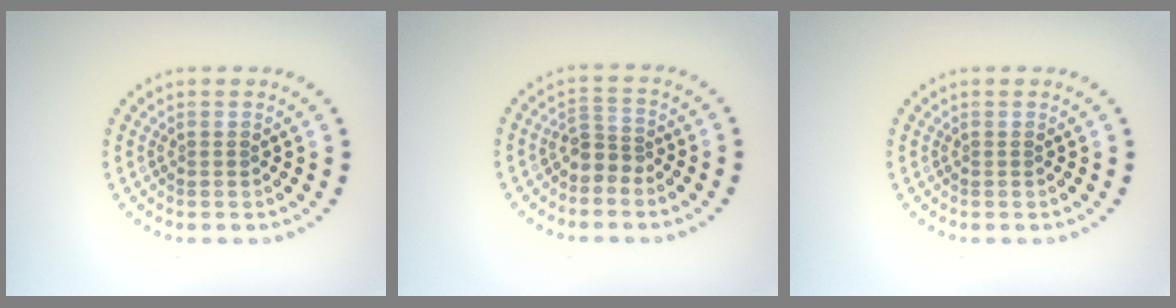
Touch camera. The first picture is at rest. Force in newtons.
{"total": 2.1, "press": 1.6, "slide": 1.3}
{"total": 0.0}